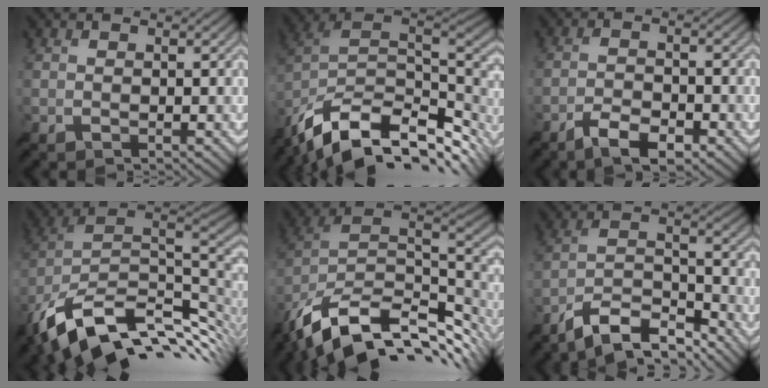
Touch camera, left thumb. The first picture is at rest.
{"total": 16.4, "force": [-8.4, 8.7, 11.1], "torque": [-0.246, -0.027, -0.140]}
{"total": 5.1, "force": [-3.6, 1.4, 3.4], "torque": [-0.067, 0.001, -0.066]}
{"total": 15.7, "force": [-5.4, 8.7, 12.0], "torque": [-0.263, -0.019, -0.088]}
{"total": 15.7, "force": [-7.3, 8.2, 11.2], "torque": [-0.251, -0.023, -0.125]}
{"total": 10.4, "force": [-8.4, 2.7, 5.6], "torque": [-0.105, 0.007, -0.157]}